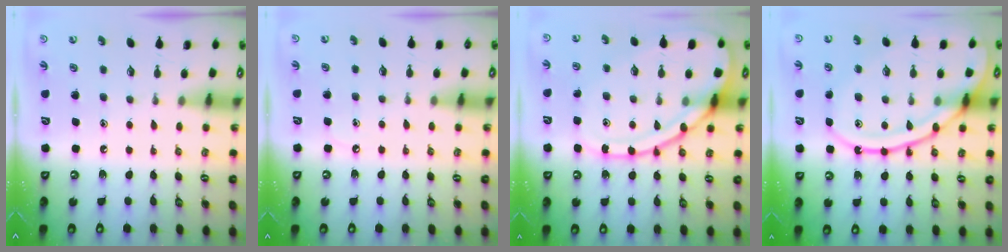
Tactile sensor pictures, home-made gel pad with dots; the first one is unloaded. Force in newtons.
{"total": 3.1, "press": 3.0, "slide": 0.4}
{"total": 17.2, "press": 17.1, "slide": 1.8}
{"total": 17.9, "press": 17.8, "slide": 1.6}